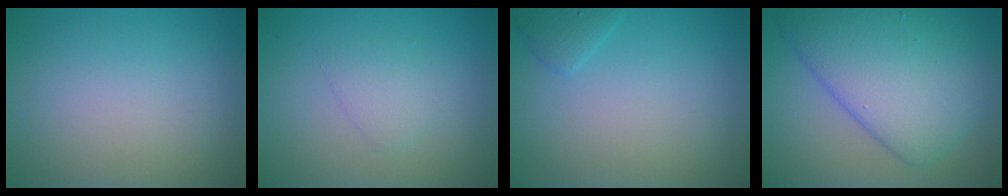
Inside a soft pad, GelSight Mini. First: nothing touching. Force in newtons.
{"total": 1.6, "press": 1.6, "slide": 0.1}
{"total": 1.3, "press": 1.3, "slide": 0.2}
{"total": 9.2, "press": 9.2, "slide": 0.3}